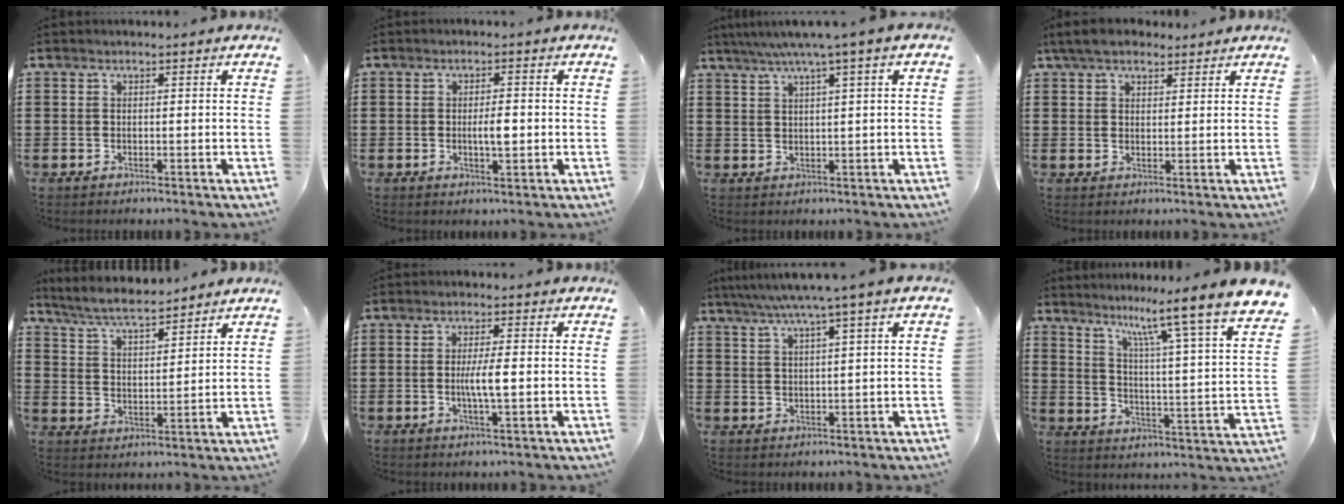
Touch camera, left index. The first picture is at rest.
{"total": 3.2, "force": [-0.3, 1.0, 3.0], "torque": [-0.047, -0.003, -0.008]}
{"total": 4.0, "force": [2.0, -0.4, 3.5], "torque": [-0.072, -0.001, 0.032]}
{"total": 4.8, "force": [3.8, 2.1, 2.1], "torque": [-0.053, 0.005, 0.071]}
{"total": 6.2, "force": [5.8, 0.6, 2.1], "torque": [-0.062, -0.020, 0.106]}
{"total": 4.1, "force": [-0.4, 0.6, 4.1], "torque": [-0.079, -0.002, -0.011]}
{"total": 4.8, "force": [2.9, -0.6, 3.7], "torque": [-0.080, -0.008, 0.046]}
{"total": 9.2, "force": [7.5, -1.7, 5.2], "torque": [-0.106, -0.079, 0.106]}